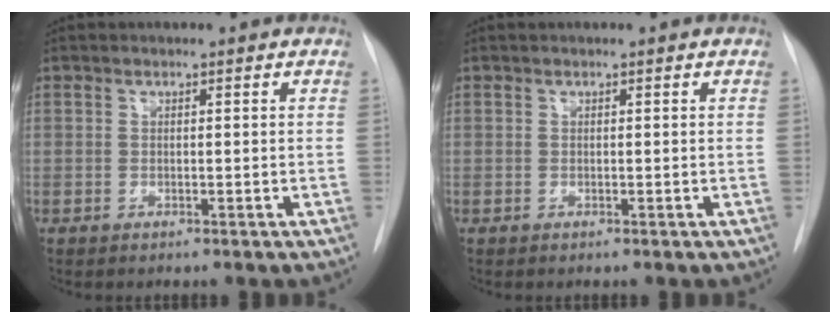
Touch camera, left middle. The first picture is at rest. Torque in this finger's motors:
{"motor_torque": [0.20, -0.13, -0.06, -0.01]}